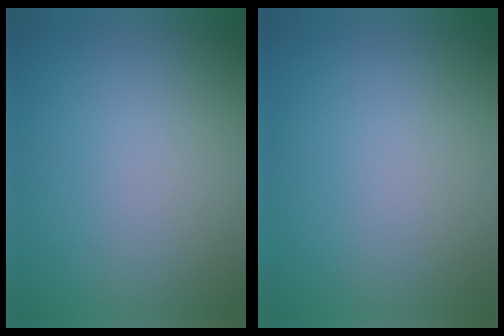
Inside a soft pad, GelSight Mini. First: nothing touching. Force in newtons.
{"total": 0.0}